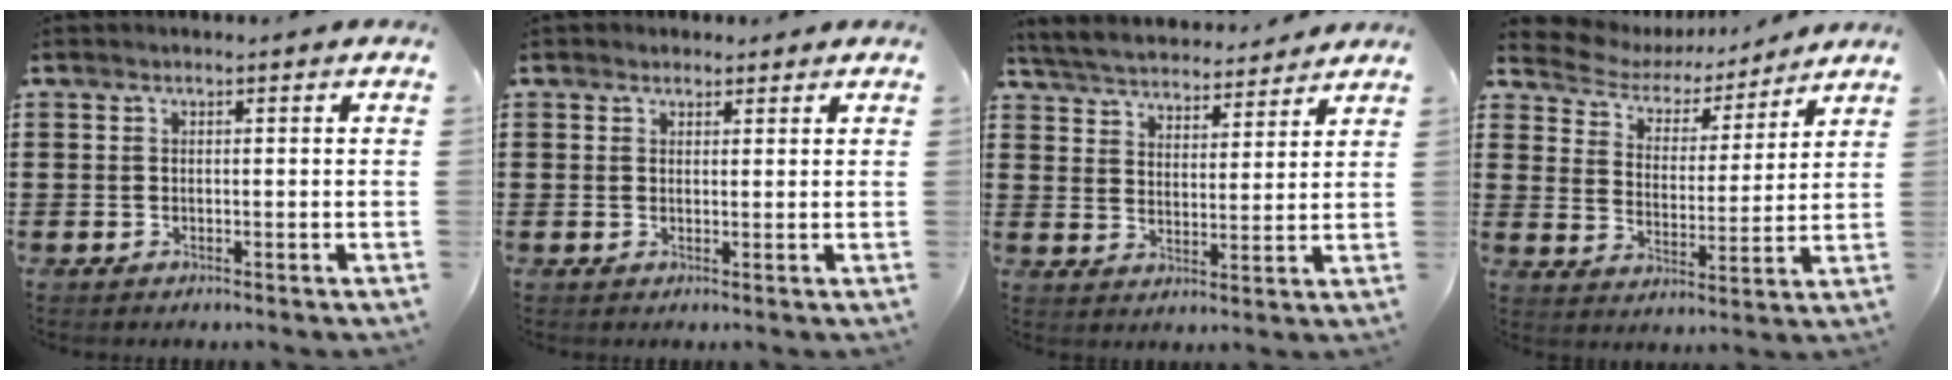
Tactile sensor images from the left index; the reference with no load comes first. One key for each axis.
{"total": 1.6, "fx": 1.3, "fy": 0.8, "fz": 0.1, "tx": -0.006, "ty": 0.005, "tz": 0.027}
{"total": 4.8, "fx": 4.7, "fy": 0.3, "fz": 0.3, "tx": -0.032, "ty": -0.029, "tz": 0.082}
{"total": 5.7, "fx": 5.4, "fy": 1.7, "fz": 0.9, "tx": -0.051, "ty": -0.035, "tz": 0.091}